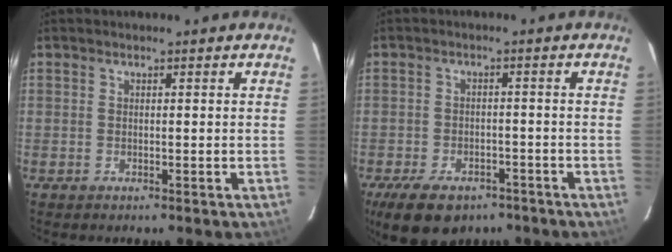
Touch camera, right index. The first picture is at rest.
{"total": 11.1, "force": [-7.5, 6.1, 5.5], "torque": [-0.129, -0.008, -0.112]}